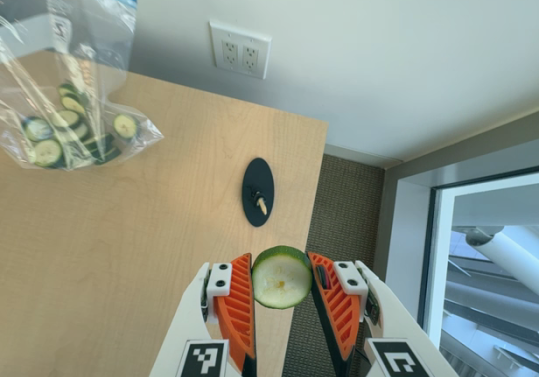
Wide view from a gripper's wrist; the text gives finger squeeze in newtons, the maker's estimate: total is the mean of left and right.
{"total": 9.0, "left": 9.3, "right": 8.8}